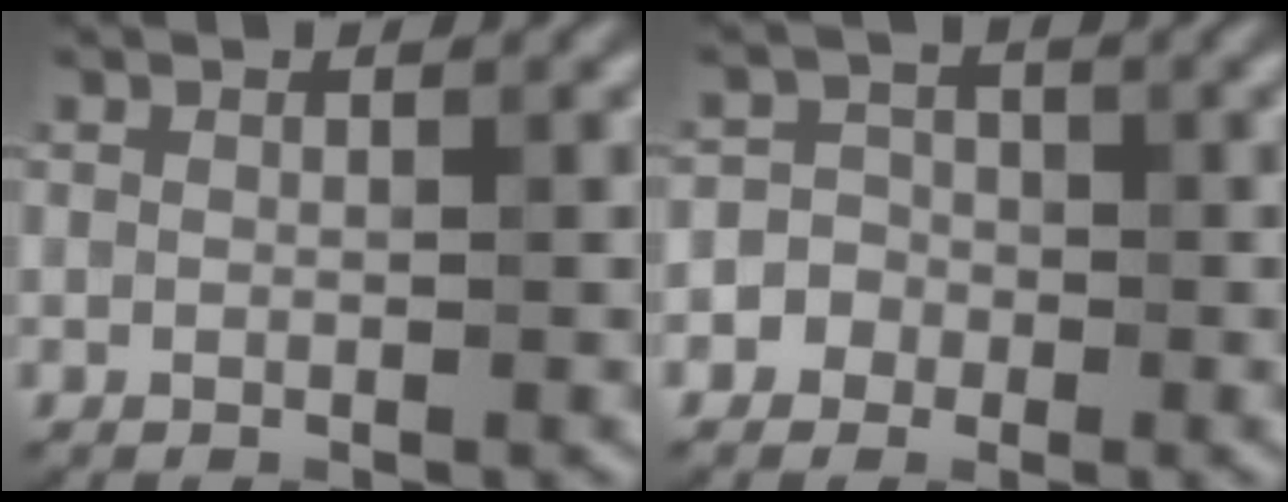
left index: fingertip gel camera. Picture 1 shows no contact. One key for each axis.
{"total": 3.5, "fx": -1.5, "fy": 3.2, "fz": 0.3, "tx": 0.030, "ty": 0.016, "tz": -0.043}